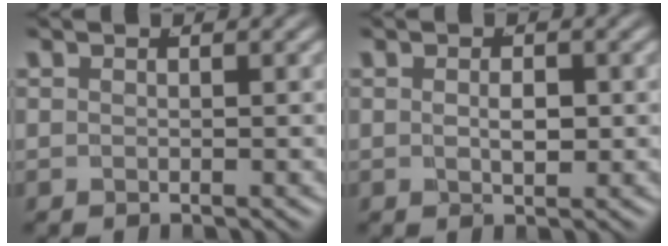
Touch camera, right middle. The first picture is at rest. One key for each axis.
{"total": 1.6, "fx": 0.1, "fy": 0.5, "fz": 1.5, "tx": -0.023, "ty": -0.013, "tz": 0.009}